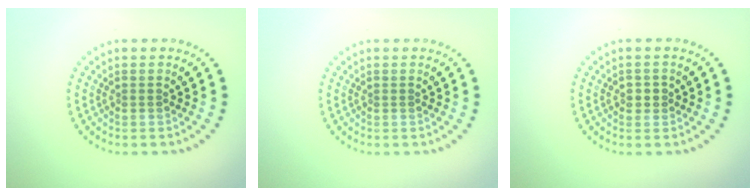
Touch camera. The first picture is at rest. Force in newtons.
{"total": 0.0}
{"total": 1.2, "press": 1.1, "slide": 0.5}